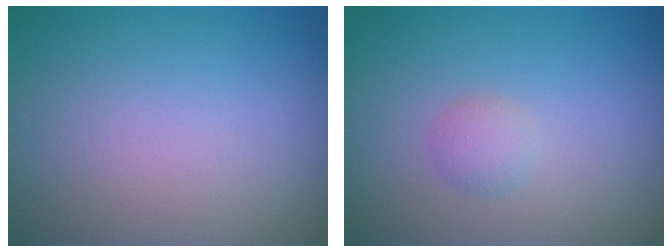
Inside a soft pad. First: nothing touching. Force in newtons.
{"total": 1.3, "press": 1.3, "slide": 0.1}